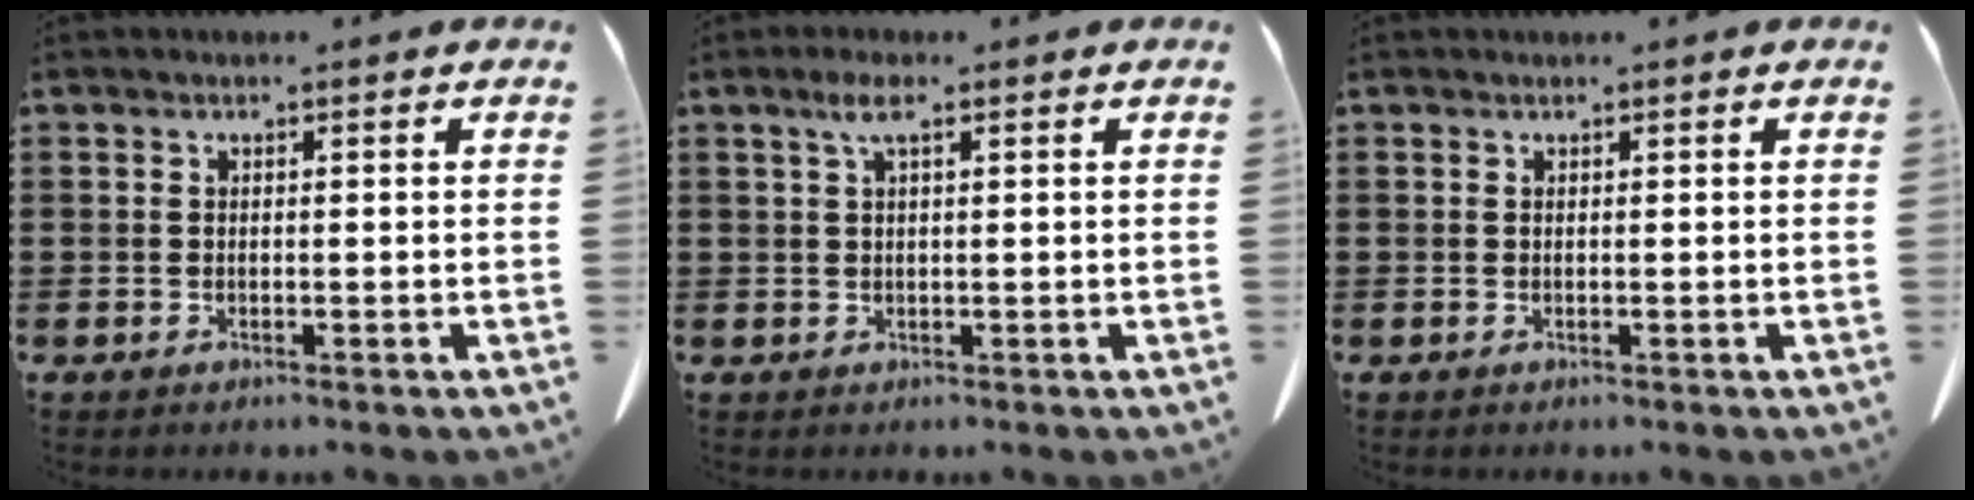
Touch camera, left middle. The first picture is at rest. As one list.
[{"total": 2.6, "force": [1.1, 0.6, 2.3], "torque": [-0.049, 0.006, 0.018]}, {"total": 0.0}]